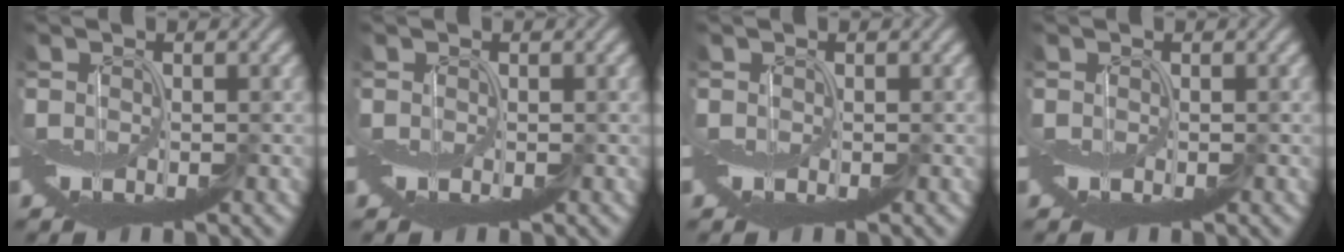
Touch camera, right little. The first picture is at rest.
{"total": 0.9, "force": [0.8, 0.3, -0.3], "torque": [0.005, -0.001, 0.018]}
{"total": 0.0}
{"total": 0.0}